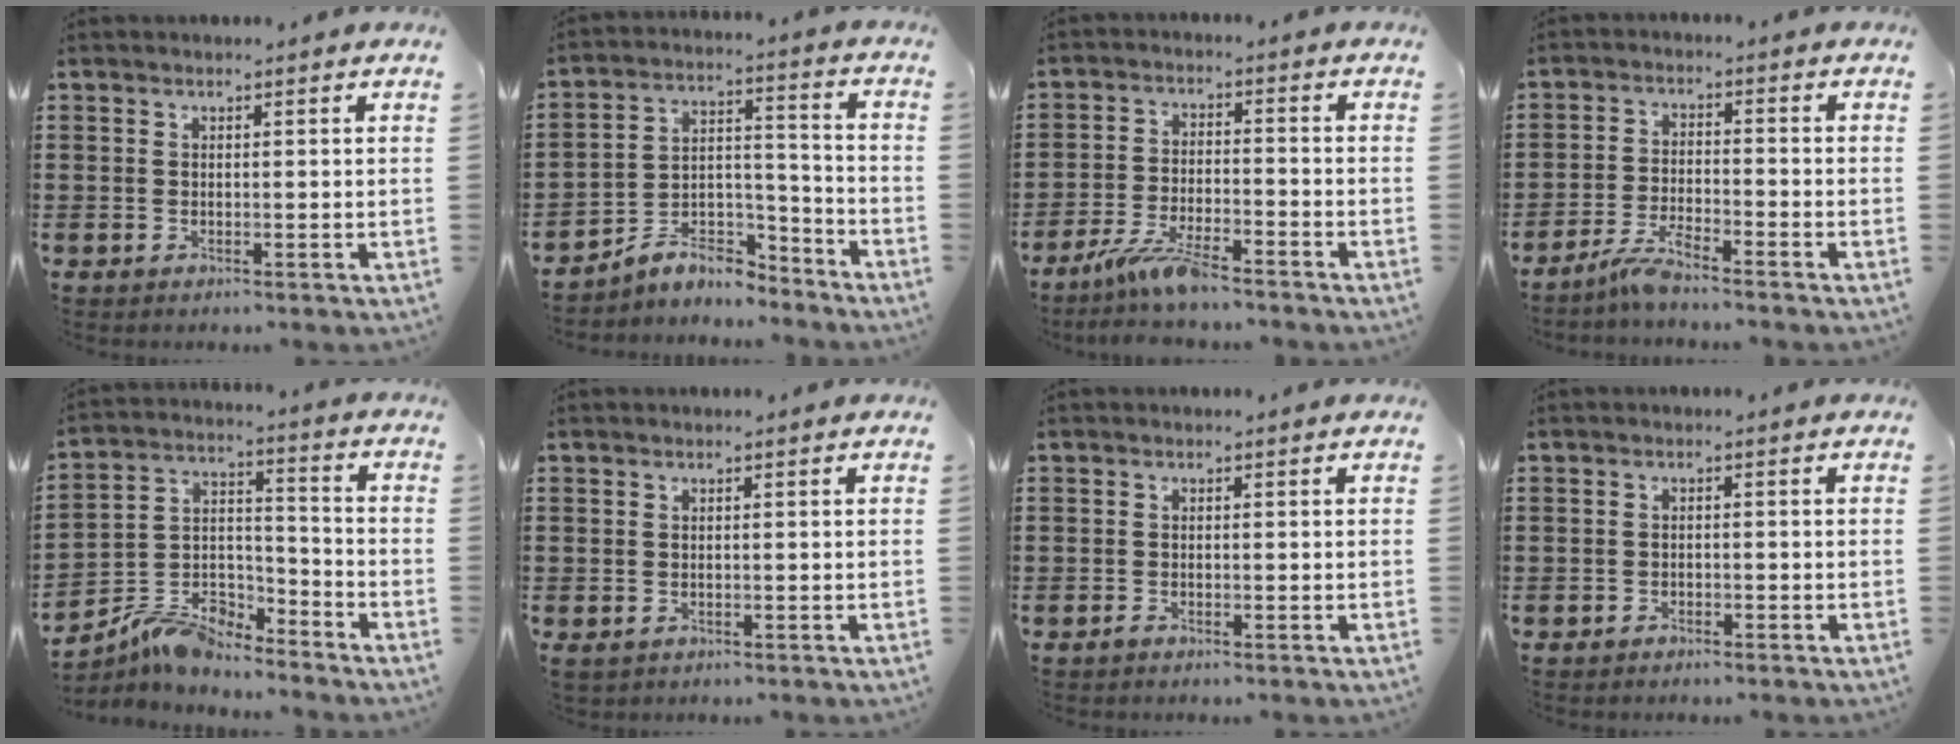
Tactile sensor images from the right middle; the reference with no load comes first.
{"total": 7.5, "force": [-6.7, 2.4, 2.3], "torque": [-0.045, 0.013, -0.131]}
{"total": 6.5, "force": [-5.5, 0.3, 3.6], "torque": [-0.087, -0.017, -0.107]}
{"total": 4.1, "force": [-3.8, -0.1, 1.7], "torque": [-0.043, -0.004, -0.076]}
{"total": 8.2, "force": [-7.7, 1.7, 2.2], "torque": [-0.049, 0.017, -0.155]}
{"total": 0.0}
{"total": 0.7, "force": [-0.7, 0.2, 0.3], "torque": [-0.007, -0.001, -0.013]}
{"total": 1.2, "force": [-1.2, 0.4, 0.1], "torque": [-0.005, 0.003, -0.026]}